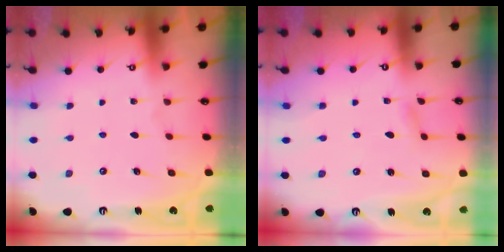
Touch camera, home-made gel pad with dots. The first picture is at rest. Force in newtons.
{"total": 2.9, "press": 2.9, "slide": 0.4}